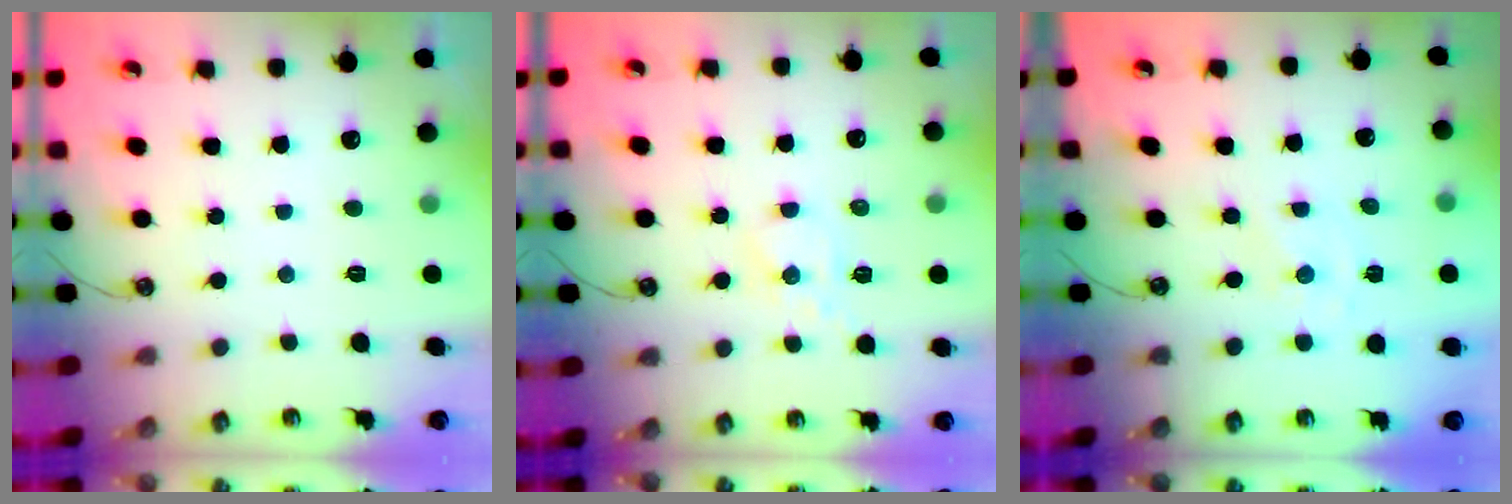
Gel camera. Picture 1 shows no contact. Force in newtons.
{"total": 7.2, "press": 7.1, "slide": 1.0}
{"total": 0.0}